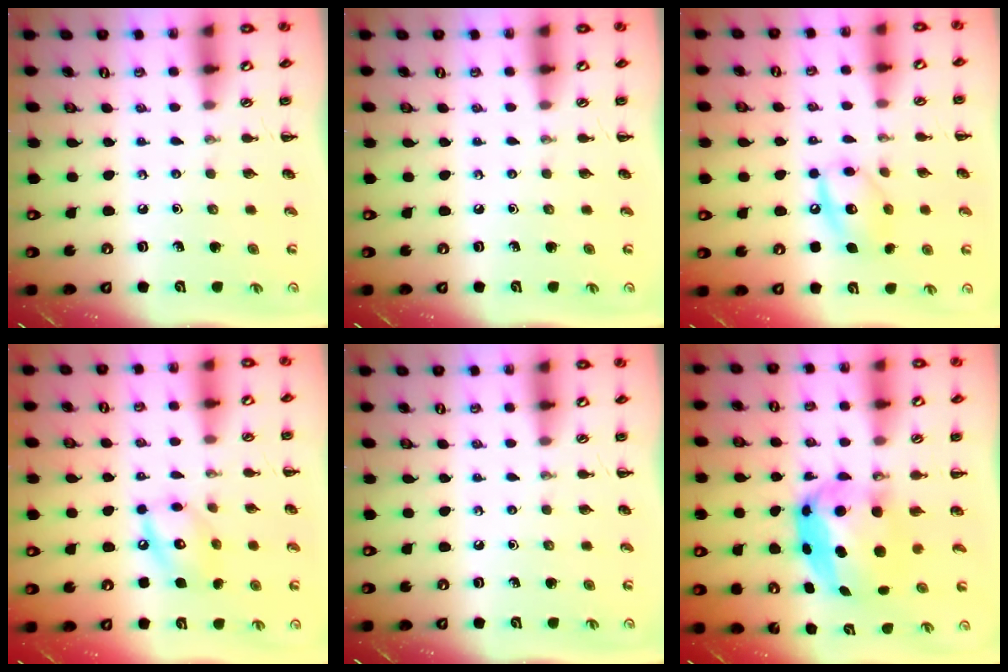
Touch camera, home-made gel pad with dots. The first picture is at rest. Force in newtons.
{"total": 0.0}
{"total": 12.0, "press": 11.9, "slide": 1.4}
{"total": 10.8, "press": 10.8, "slide": 0.7}
{"total": 0.0}
{"total": 7.2, "press": 7.0, "slide": 1.6}